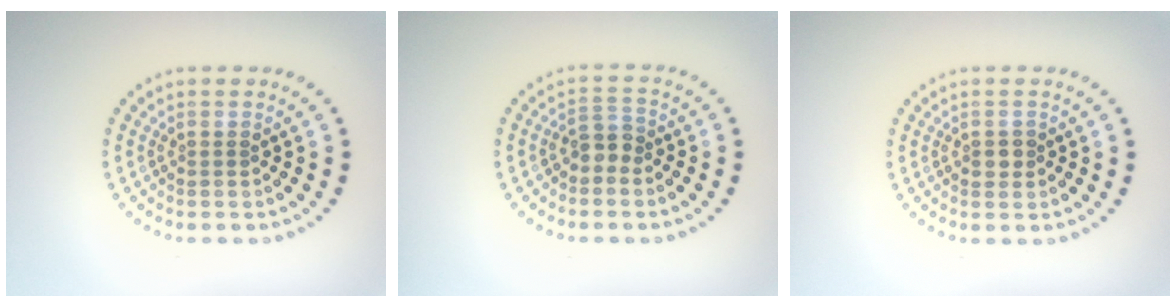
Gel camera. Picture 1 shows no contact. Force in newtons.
{"total": 1.9, "press": 1.5, "slide": 1.0}
{"total": 1.2, "press": 1.2, "slide": 0.3}